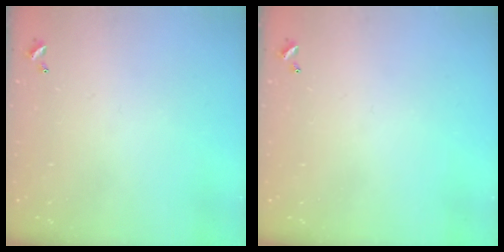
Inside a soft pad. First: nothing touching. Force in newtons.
{"total": 0.0}